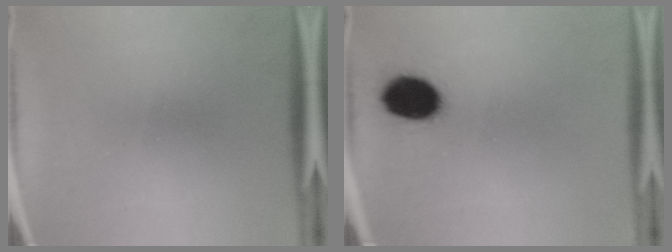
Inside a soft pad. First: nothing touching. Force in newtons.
{"total": 11.0}